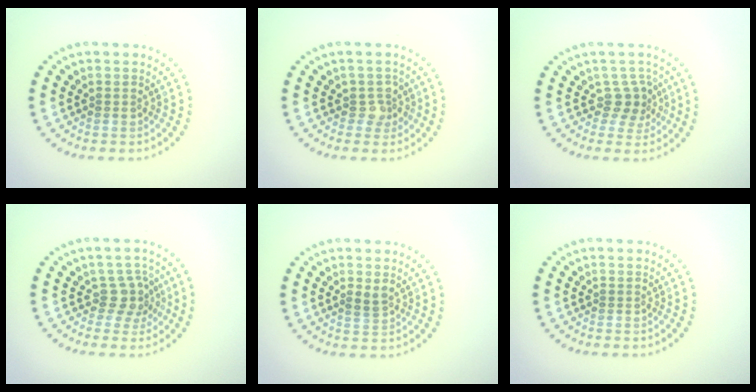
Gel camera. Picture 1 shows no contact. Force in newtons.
{"total": 1.8, "press": 1.5, "slide": 0.9}
{"total": 2.3, "press": 1.9, "slide": 1.3}
{"total": 2.4, "press": 1.9, "slide": 1.5}
{"total": 1.2, "press": 1.1, "slide": 0.5}
{"total": 0.0}